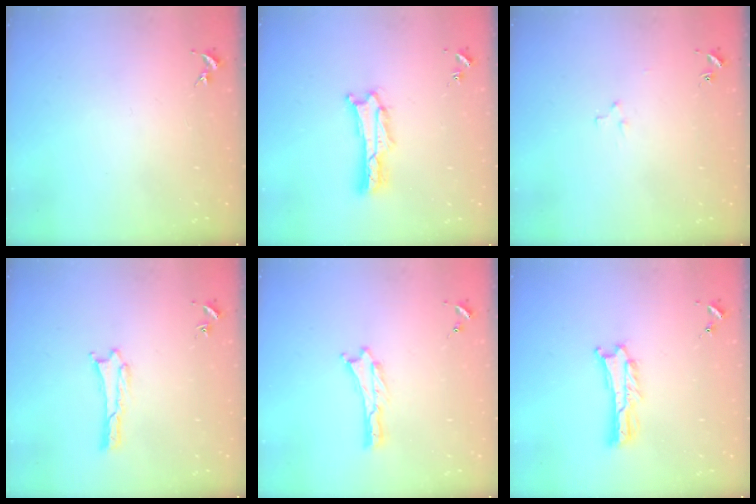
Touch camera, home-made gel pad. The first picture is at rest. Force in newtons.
{"total": 1.6, "press": 1.5, "slide": 0.3}
{"total": 2.4, "press": 2.4, "slide": 0.2}
{"total": 1.1, "press": 1.1, "slide": 0.2}
{"total": 0.0}
{"total": 1.1, "press": 1.1, "slide": 0.2}